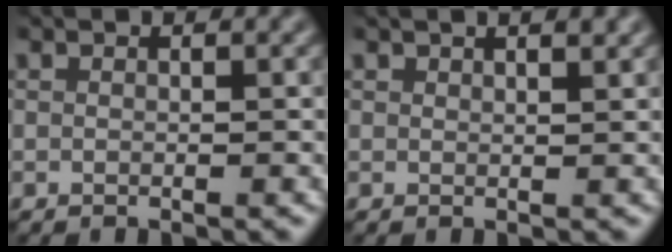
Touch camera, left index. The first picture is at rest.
{"total": 1.3, "force": [1.1, 0.3, 0.6], "torque": [-0.006, -0.001, 0.015]}